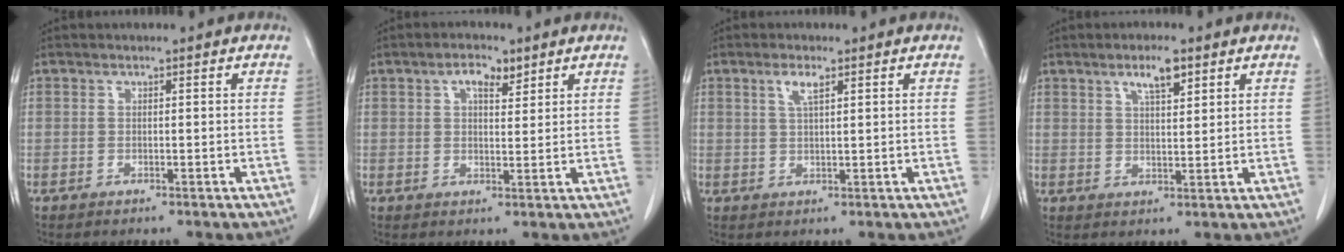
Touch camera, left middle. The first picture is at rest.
{"total": 3.9, "force": [2.2, 1.6, 2.7], "torque": [-0.047, 0.007, 0.038]}
{"total": 2.7, "force": [1.4, 0.5, 2.2], "torque": [-0.048, 0.002, 0.029]}
{"total": 4.5, "force": [2.8, 1.1, 3.4], "torque": [-0.063, 0.001, 0.049]}